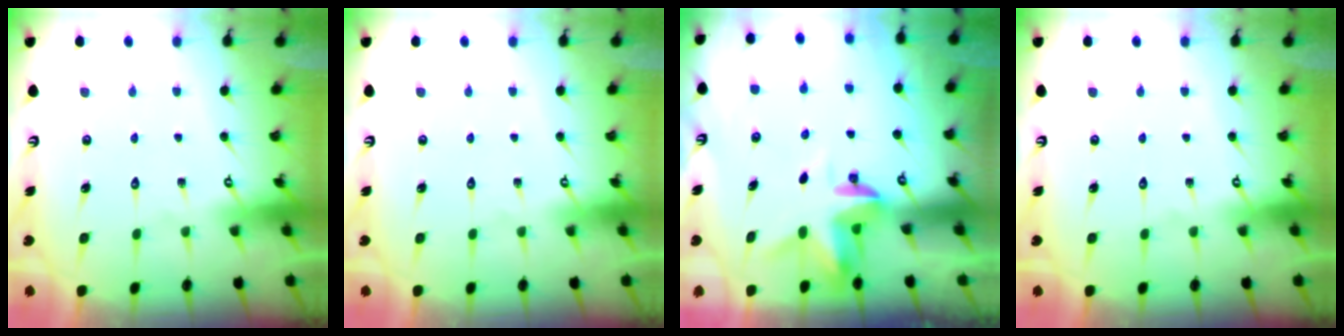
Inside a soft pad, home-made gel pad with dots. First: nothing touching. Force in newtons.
{"total": 0.0}
{"total": 3.2, "press": 3.2, "slide": 0.3}
{"total": 0.0}